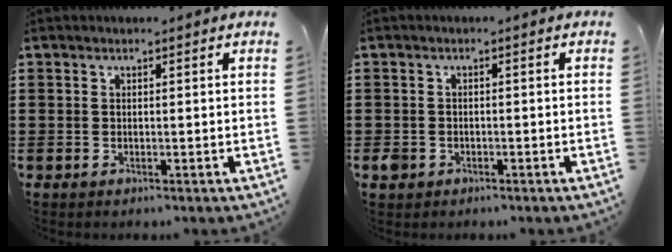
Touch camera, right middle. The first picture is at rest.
{"total": 1.4, "force": [-0.7, 1.2, 0.5], "torque": [-0.019, -0.001, -0.018]}